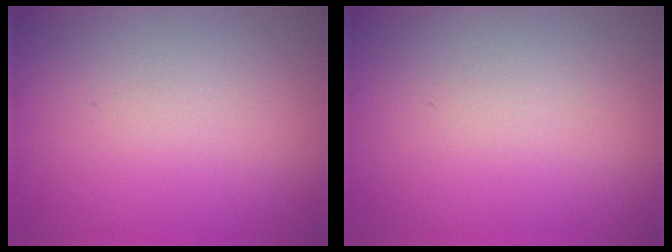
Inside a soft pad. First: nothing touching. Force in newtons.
{"total": 0.0}